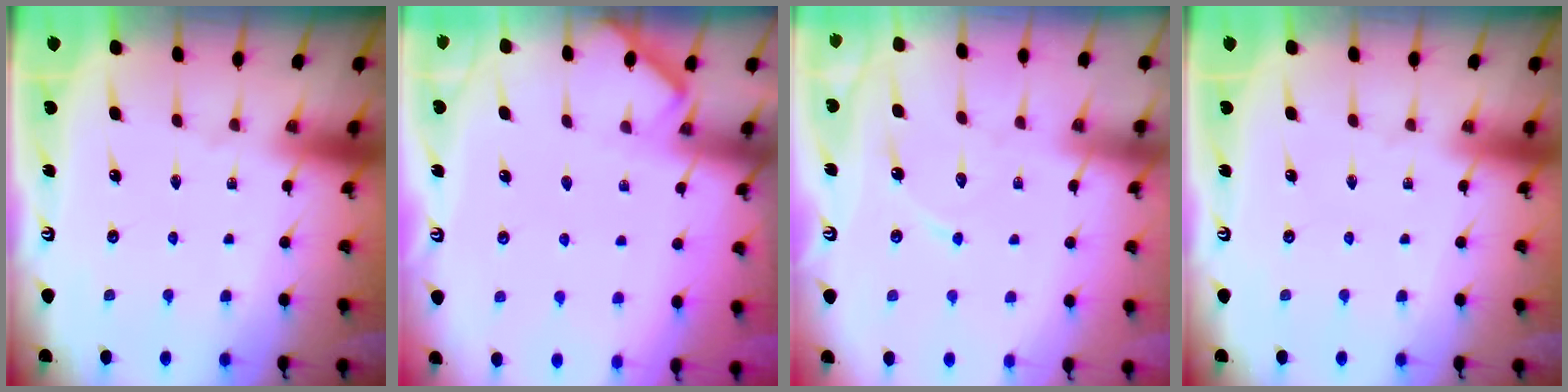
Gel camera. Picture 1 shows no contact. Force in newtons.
{"total": 3.0, "press": 2.9, "slide": 0.3}
{"total": 6.5, "press": 6.5, "slide": 0.7}
{"total": 0.0}